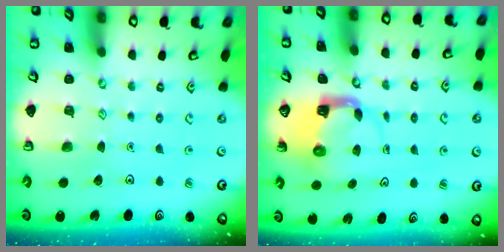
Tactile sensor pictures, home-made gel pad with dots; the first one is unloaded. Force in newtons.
{"total": 4.0, "press": 3.9, "slide": 0.7}